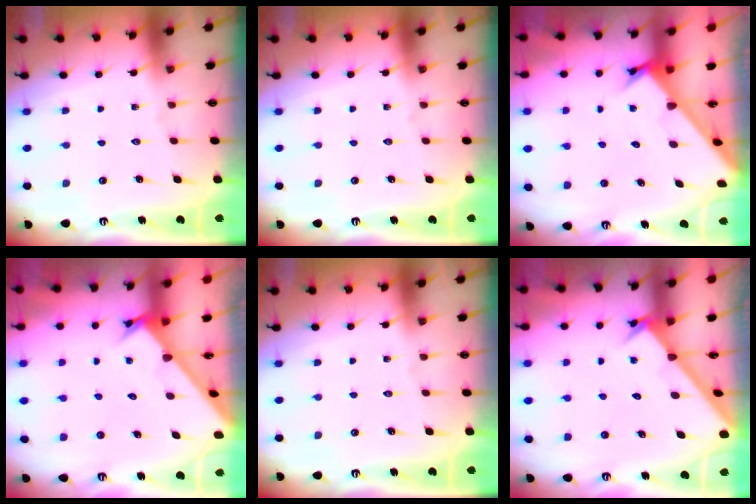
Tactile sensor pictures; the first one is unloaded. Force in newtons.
{"total": 0.0}
{"total": 2.1, "press": 2.1, "slide": 0.2}
{"total": 2.7, "press": 2.6, "slide": 0.3}
{"total": 0.0}
{"total": 2.1, "press": 2.1, "slide": 0.2}